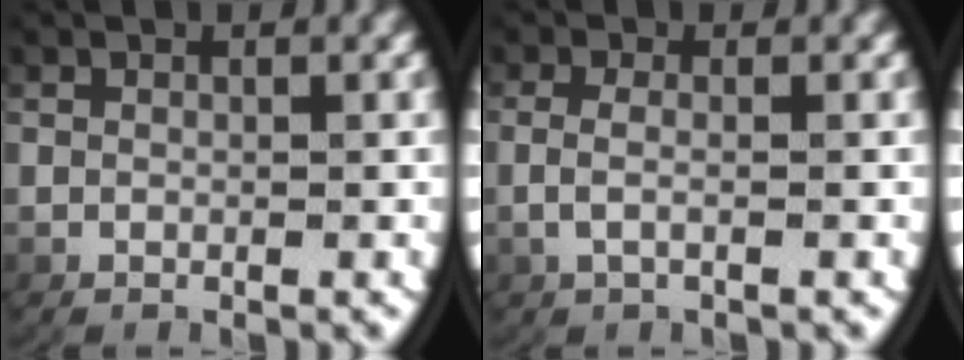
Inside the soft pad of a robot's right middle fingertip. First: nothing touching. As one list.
[{"total": 1.7, "force": [-0.3, 0.4, 1.7], "torque": [-0.049, -0.009, 0.001]}]